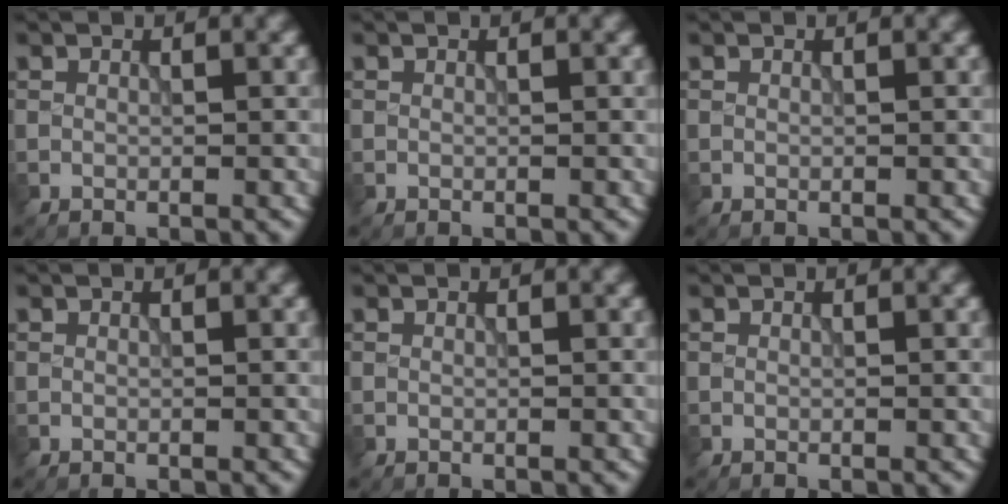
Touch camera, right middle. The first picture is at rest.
{"total": 0.0}
{"total": 0.0}
{"total": 0.0}
{"total": 0.0}
{"total": 0.0}